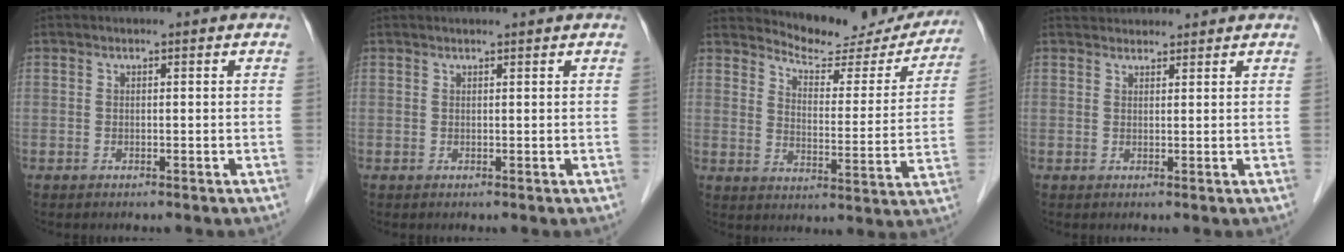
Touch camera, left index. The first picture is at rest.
{"total": 2.2, "force": [2.0, -0.1, 0.8], "torque": [-0.007, 0.015, 0.026]}
{"total": 16.2, "force": [15.5, 3.7, 3.2], "torque": [-0.030, -0.047, 0.183]}
{"total": 3.8, "force": [3.6, 0.9, 0.4], "torque": [-0.006, 0.030, 0.054]}